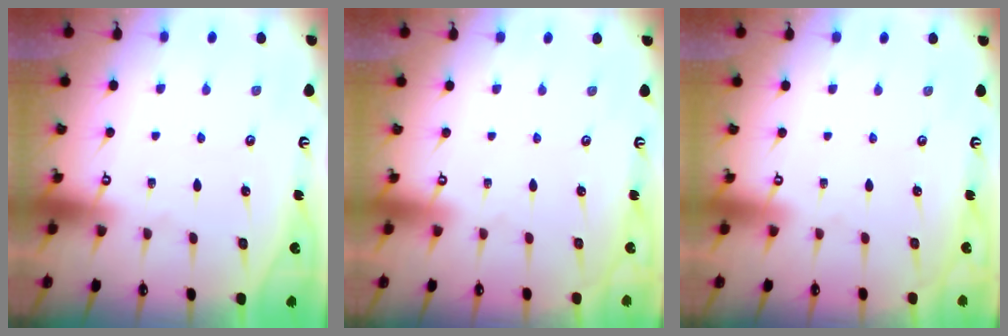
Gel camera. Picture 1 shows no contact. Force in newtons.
{"total": 0.0}
{"total": 0.0}